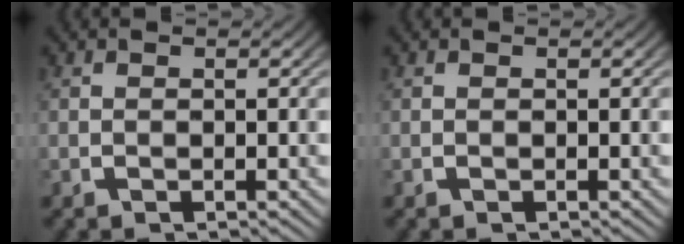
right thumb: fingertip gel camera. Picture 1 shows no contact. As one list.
[{"total": 0.0}]